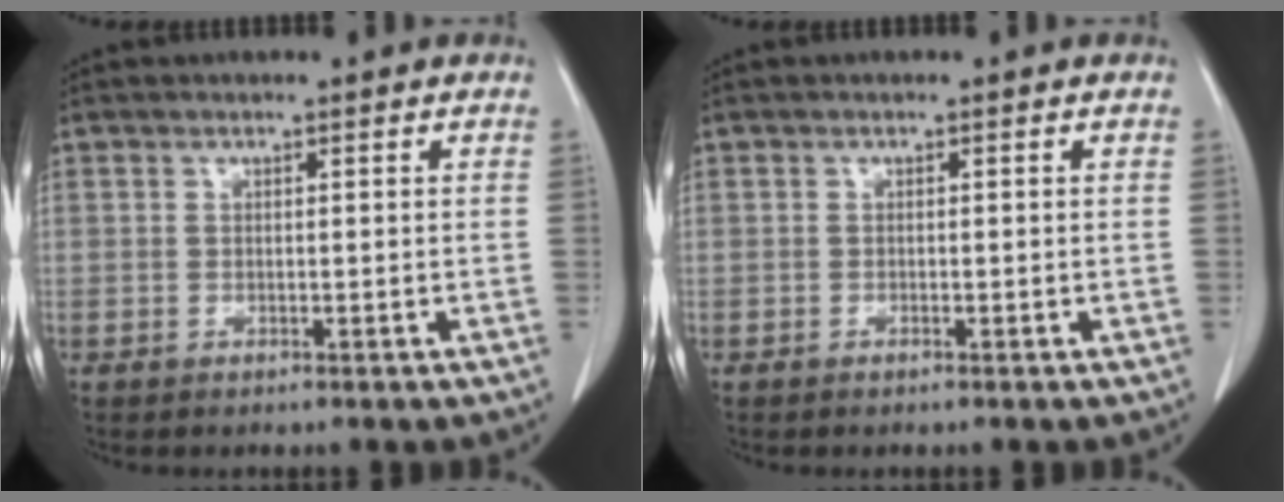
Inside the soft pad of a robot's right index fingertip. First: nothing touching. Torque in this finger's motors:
{"motor_torque": [0.00, 0.00, 0.01, 0.01]}